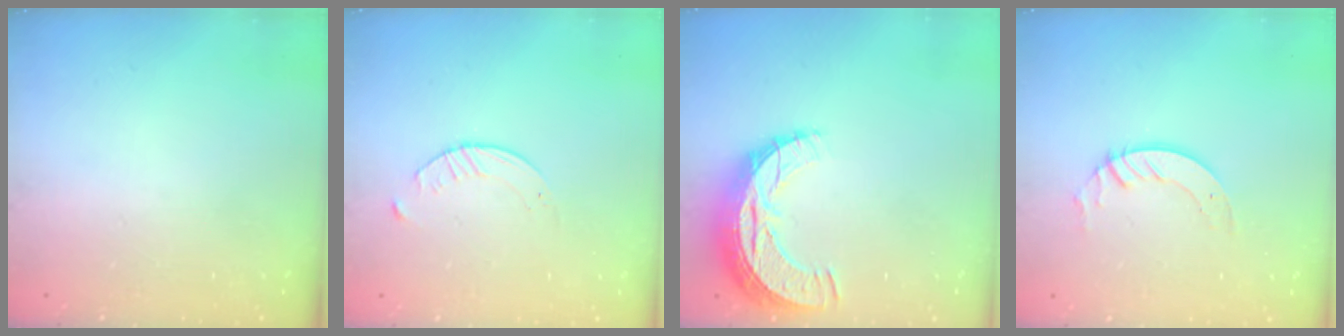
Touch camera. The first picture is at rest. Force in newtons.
{"total": 3.1, "press": 3.0, "slide": 0.4}
{"total": 10.9, "press": 10.9, "slide": 0.7}
{"total": 2.8, "press": 2.8, "slide": 0.2}